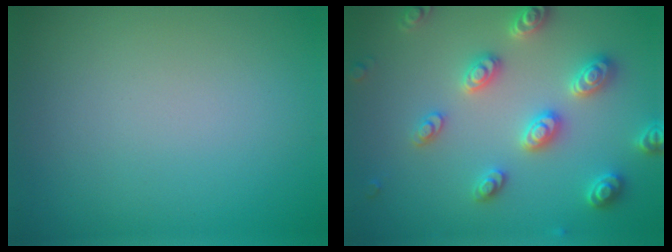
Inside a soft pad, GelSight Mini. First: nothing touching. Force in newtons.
{"total": 5.0, "press": 4.9, "slide": 1.0}